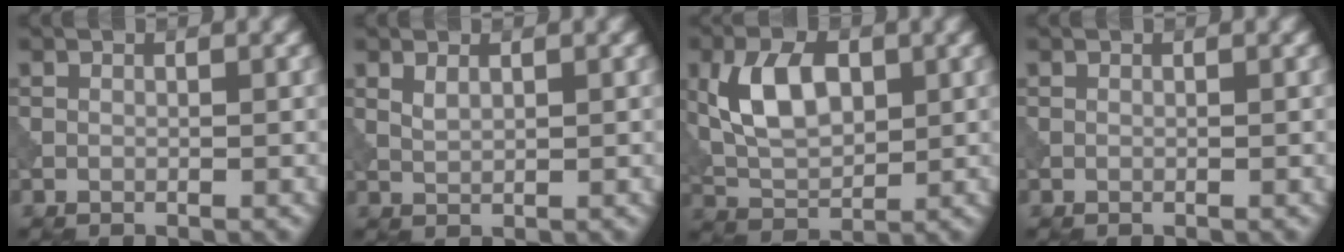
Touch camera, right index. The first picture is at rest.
{"total": 1.1, "force": [0.7, 0.4, 0.8], "torque": [-0.022, -0.001, 0.017]}
{"total": 6.5, "force": [1.4, 3.8, 5.1], "torque": [-0.099, 0.008, 0.026]}
{"total": 0.0}